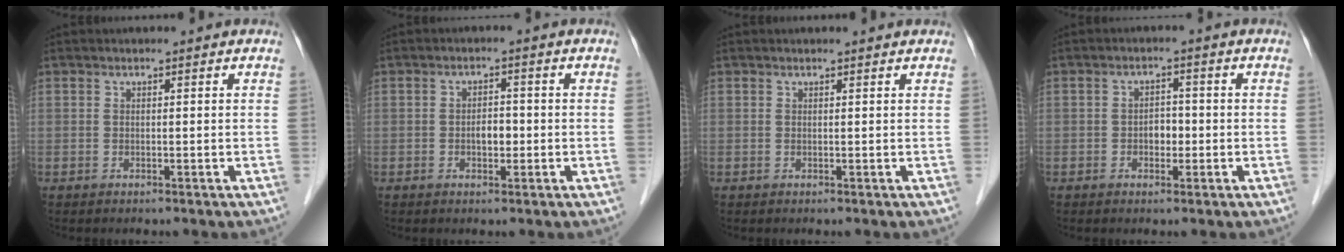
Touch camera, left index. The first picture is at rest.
{"total": 2.4, "force": [-0.6, 1.4, 1.9], "torque": [-0.029, 0.005, -0.007]}
{"total": 1.1, "force": [1.1, 0.0, 0.1], "torque": [-0.011, 0.004, 0.012]}
{"total": 2.5, "force": [-0.6, 1.7, 1.7], "torque": [-0.023, 0.007, -0.010]}